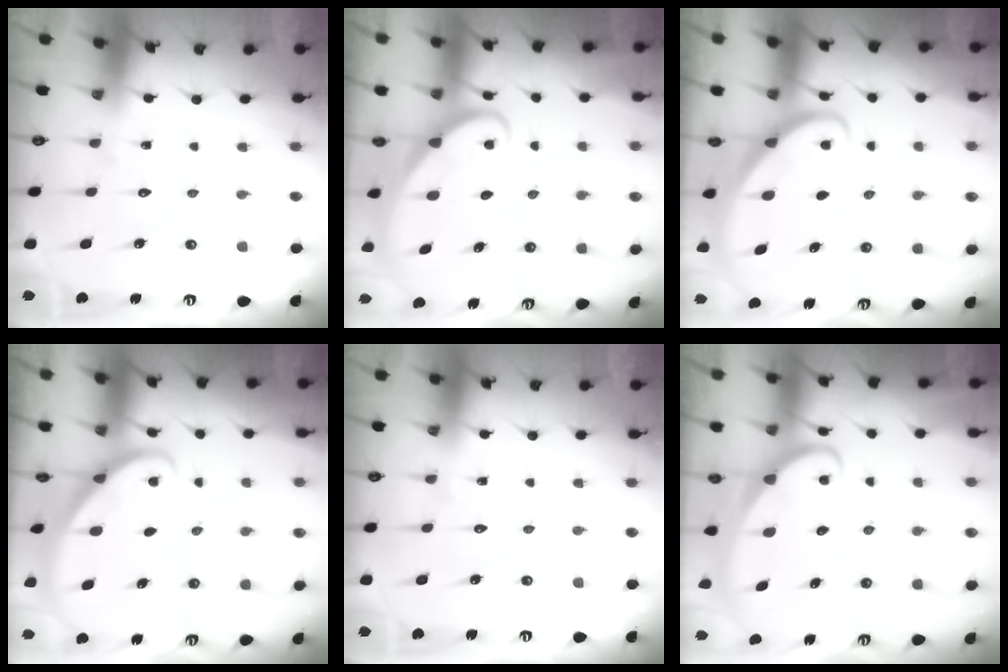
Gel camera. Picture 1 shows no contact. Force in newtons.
{"total": 2.5, "press": 2.5, "slide": 0.3}
{"total": 2.3, "press": 2.3, "slide": 0.1}
{"total": 2.0, "press": 2.0, "slide": 0.1}
{"total": 0.0}
{"total": 2.4, "press": 2.4, "slide": 0.3}